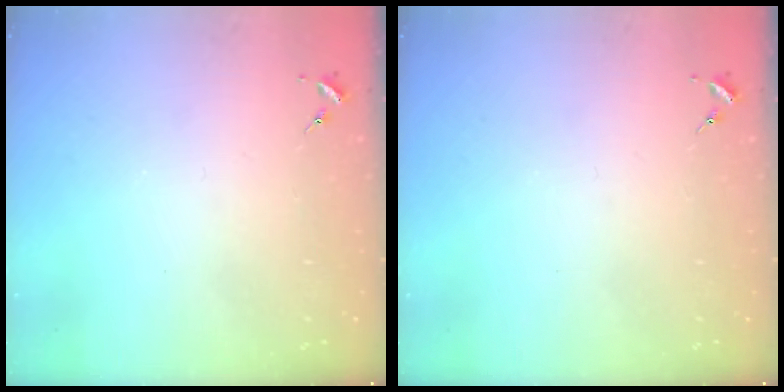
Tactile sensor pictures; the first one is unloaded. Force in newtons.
{"total": 0.0}